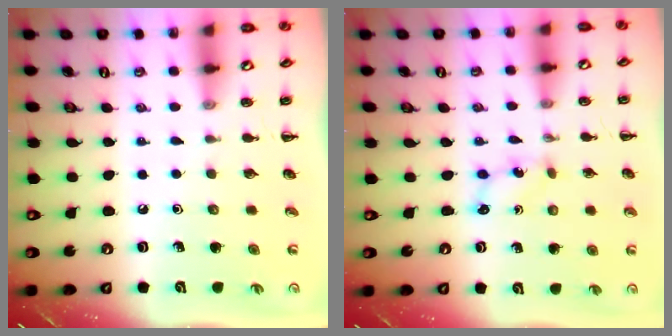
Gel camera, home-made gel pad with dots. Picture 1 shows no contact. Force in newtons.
{"total": 2.7, "press": 2.6, "slide": 0.8}